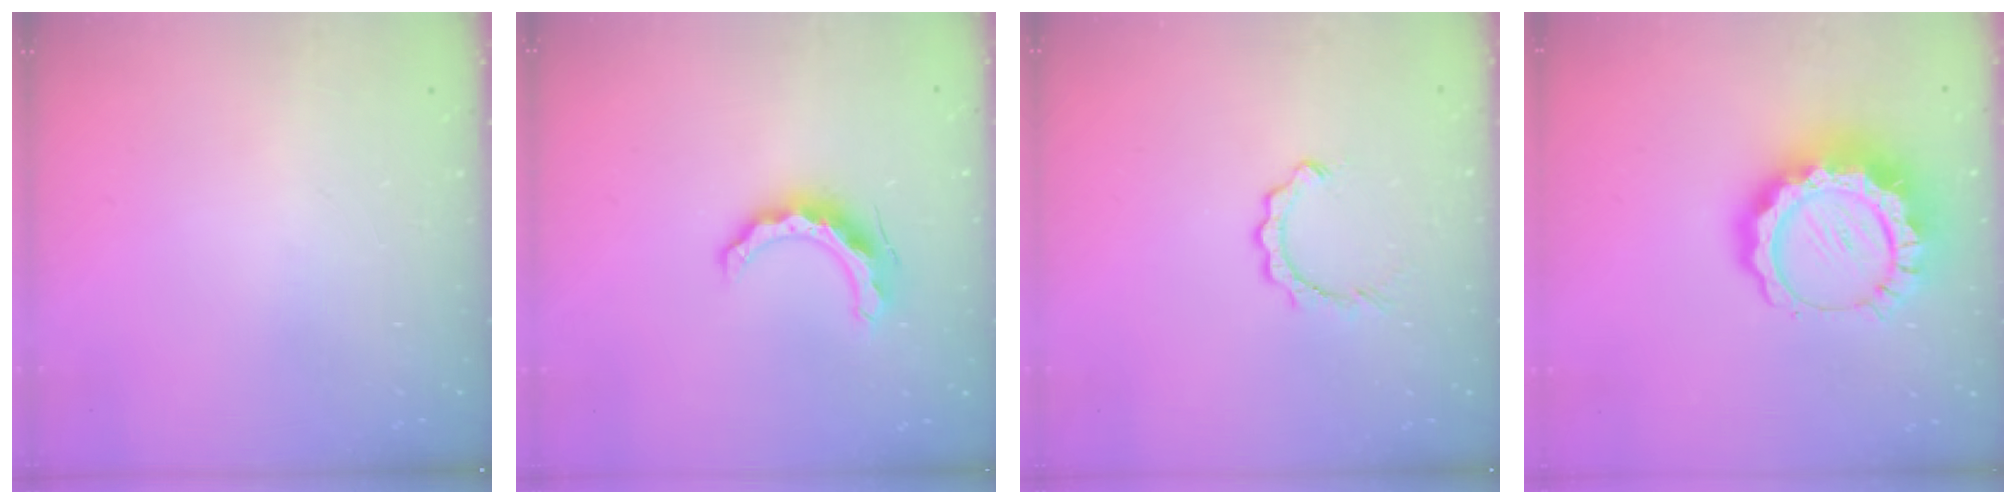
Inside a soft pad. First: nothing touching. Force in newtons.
{"total": 10.8, "press": 10.7, "slide": 0.9}
{"total": 2.3, "press": 2.3, "slide": 0.3}
{"total": 17.5, "press": 17.4, "slide": 1.7}